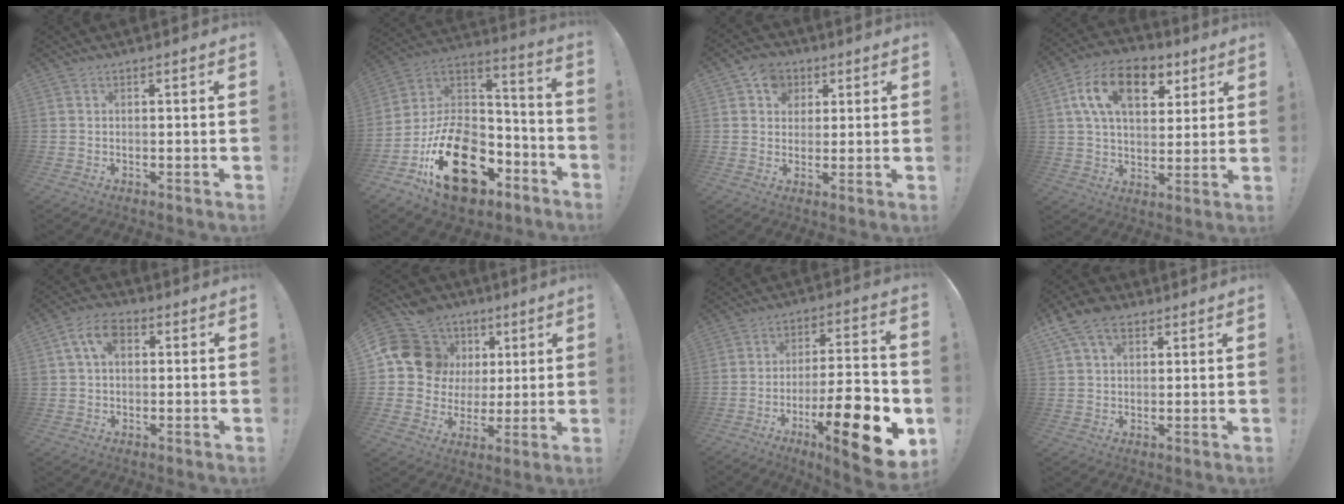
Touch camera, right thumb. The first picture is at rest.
{"total": 25.3, "force": [-10.4, 16.2, 16.4], "torque": [-0.282, 0.067, -0.158]}
{"total": 7.7, "force": [3.0, 6.6, 2.6], "torque": [-0.027, -0.008, 0.058]}
{"total": 17.6, "force": [7.3, 10.8, 11.8], "torque": [-0.193, -0.016, 0.131]}
{"total": 8.1, "force": [2.3, 5.5, 5.4], "torque": [-0.092, 0.011, 0.046]}
{"total": 17.6, "force": [5.8, 15.1, 6.9], "torque": [-0.101, -0.014, 0.138]}
{"total": 21.3, "force": [-8.6, 5.9, 18.6], "torque": [-0.278, 0.047, -0.126]}
{"total": 9.7, "force": [5.0, 6.2, 5.5], "torque": [-0.096, -0.007, 0.098]}